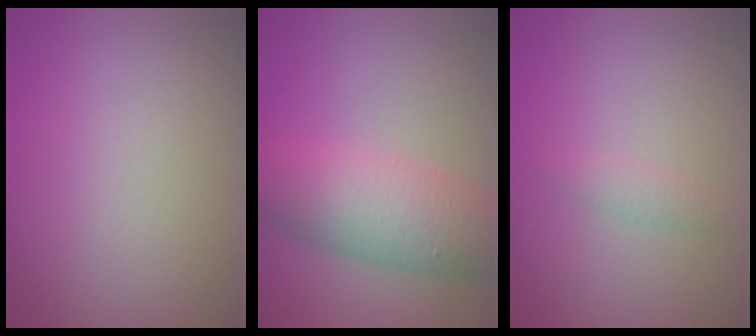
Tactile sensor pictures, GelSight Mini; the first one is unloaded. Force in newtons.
{"total": 7.5, "press": 7.5, "slide": 0.2}
{"total": 1.2, "press": 1.2, "slide": 0.0}